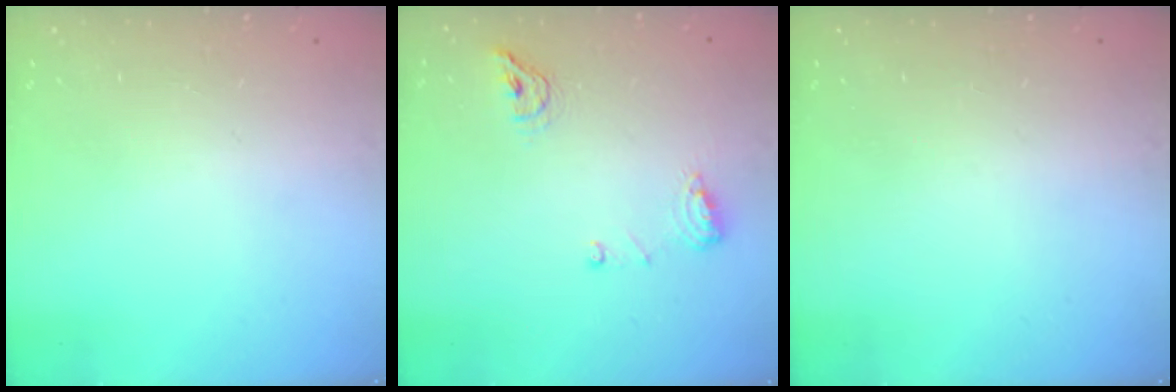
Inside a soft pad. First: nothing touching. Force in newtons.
{"total": 8.2, "press": 8.1, "slide": 1.5}
{"total": 0.0}